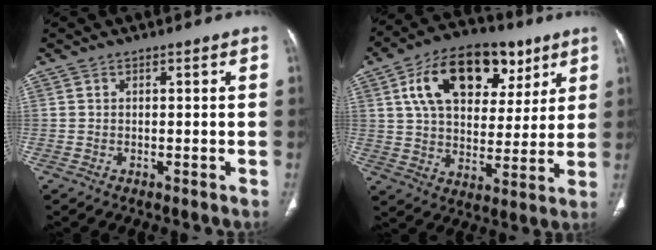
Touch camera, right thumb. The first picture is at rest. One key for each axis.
{"total": 21.0, "fx": 9.1, "fy": 13.0, "fz": 13.8, "tx": -0.190, "ty": -0.004, "tz": 0.144}